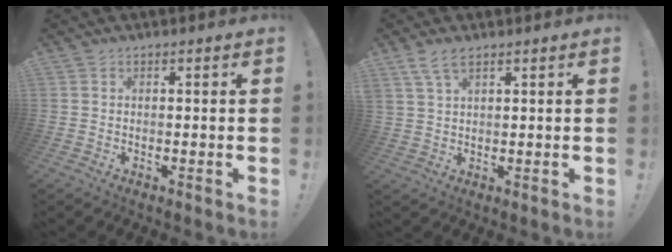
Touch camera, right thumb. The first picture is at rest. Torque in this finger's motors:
{"motor_torque": [0.39, 0.64, 1.60, 0.81, 0.13]}